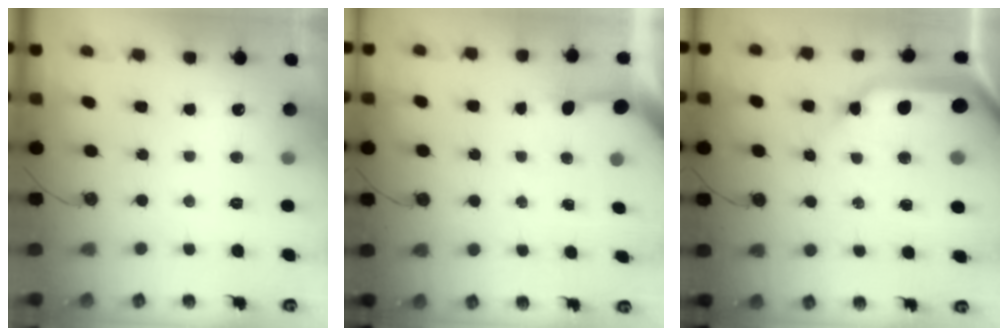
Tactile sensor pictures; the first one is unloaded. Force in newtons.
{"total": 3.3, "press": 3.3, "slide": 0.4}
{"total": 17.2, "press": 17.0, "slide": 2.7}